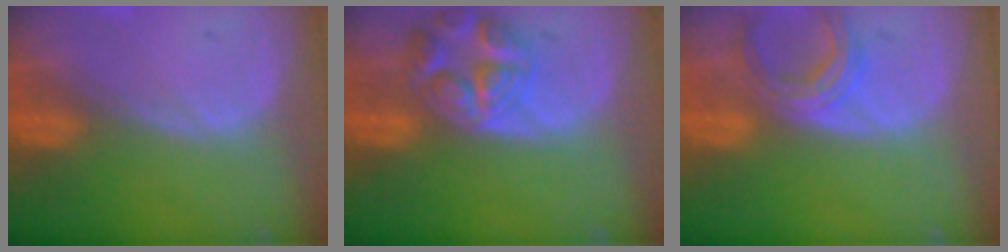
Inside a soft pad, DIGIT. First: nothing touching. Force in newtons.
{"total": 7.9, "press": 7.0, "slide": 3.6}
{"total": 5.8, "press": 5.4, "slide": 2.2}